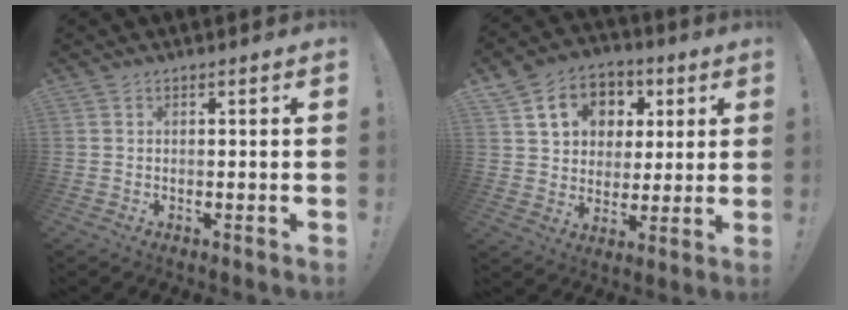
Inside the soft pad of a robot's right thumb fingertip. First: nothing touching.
{"total": 13.6, "force": [5.6, 11.1, 5.3], "torque": [-0.069, -0.023, 0.112]}